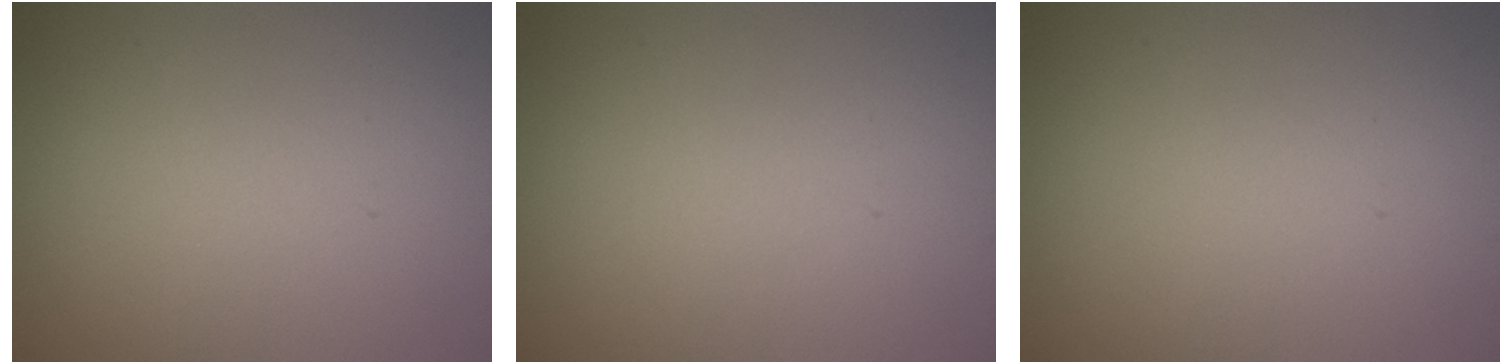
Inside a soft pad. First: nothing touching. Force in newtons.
{"total": 0.0}
{"total": 0.0}